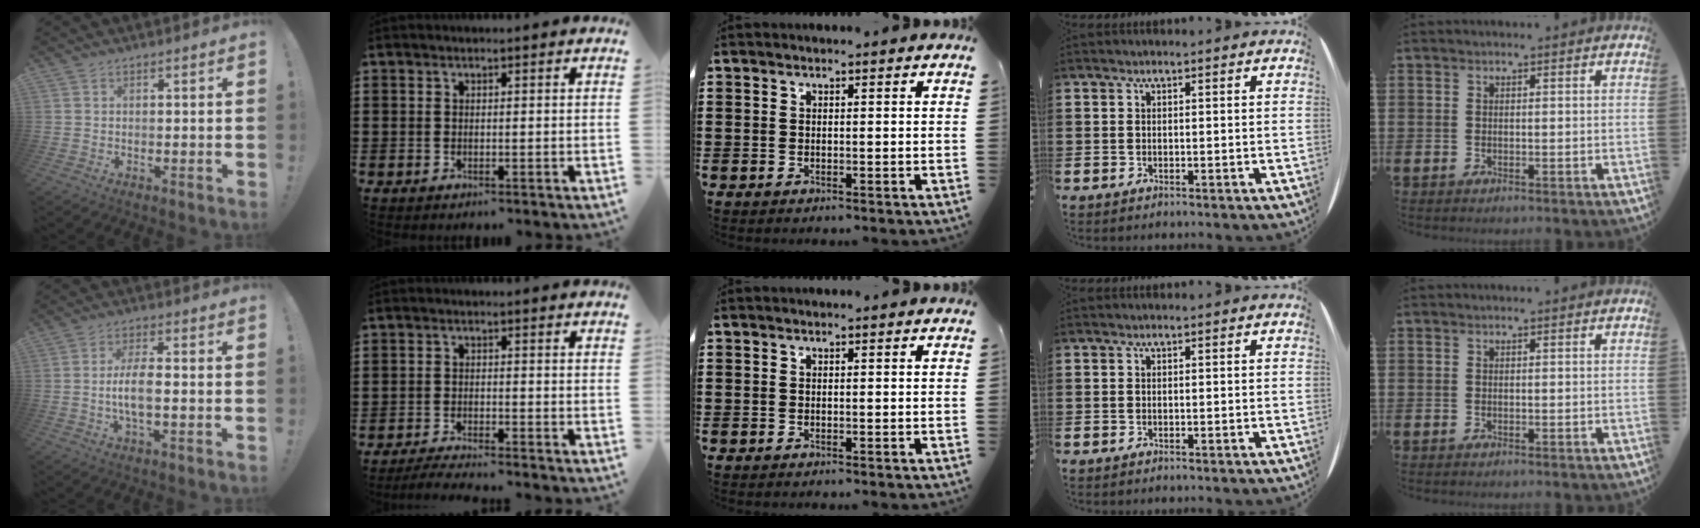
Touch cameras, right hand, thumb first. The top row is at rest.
{"thumb": {"total": 7.1, "force": [-1.3, 1.8, 6.7], "torque": [-0.134, -0.001, -0.026]}, "index": {"total": 2.7, "force": [-2.6, -0.3, 0.4], "torque": [-0.008, -0.002, -0.053]}}